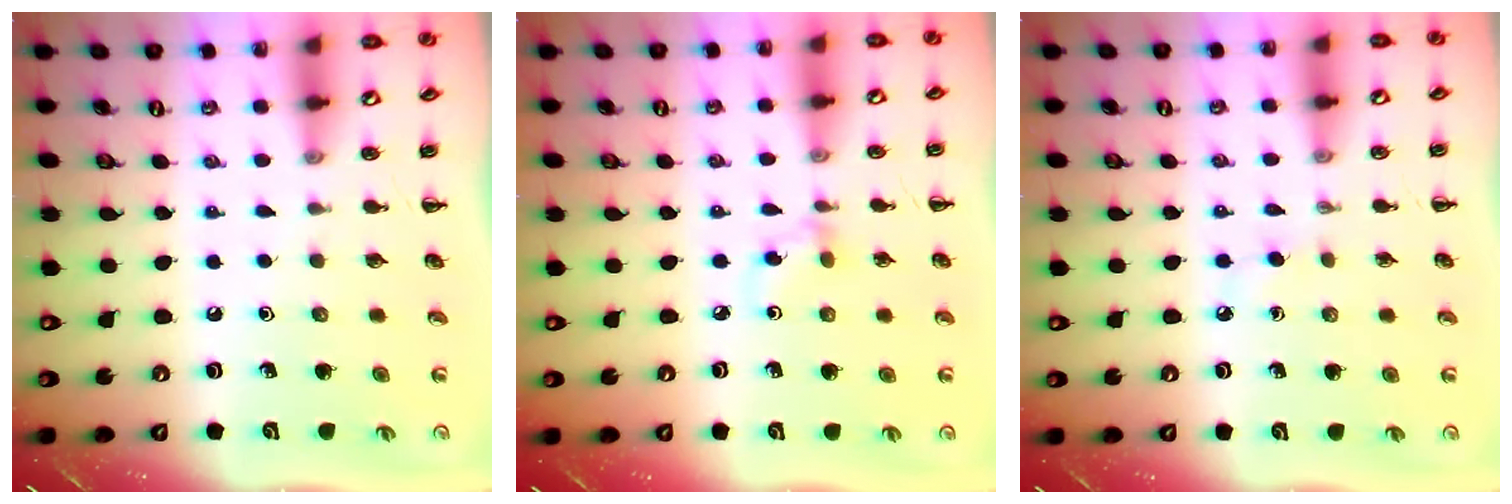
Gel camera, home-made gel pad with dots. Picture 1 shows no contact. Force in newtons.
{"total": 3.9, "press": 3.6, "slide": 1.5}
{"total": 2.4, "press": 2.2, "slide": 1.0}